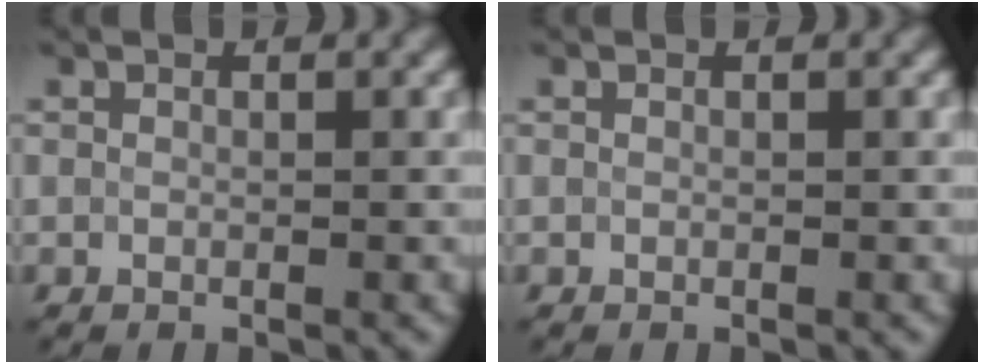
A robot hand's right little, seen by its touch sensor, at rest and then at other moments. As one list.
[{"total": 0.0}]